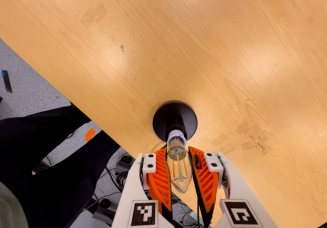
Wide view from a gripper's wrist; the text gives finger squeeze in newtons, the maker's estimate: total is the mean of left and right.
{"total": 21.5, "left": 23.3, "right": 19.7}